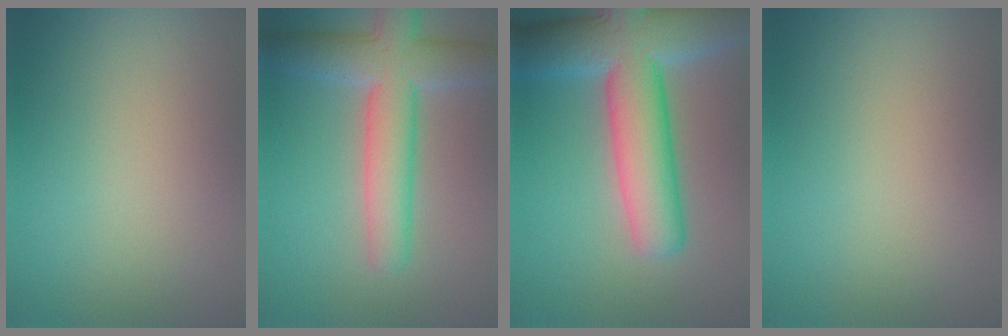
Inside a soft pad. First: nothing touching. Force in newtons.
{"total": 7.0, "press": 7.0, "slide": 0.3}
{"total": 11.5, "press": 11.5, "slide": 0.5}
{"total": 0.0}